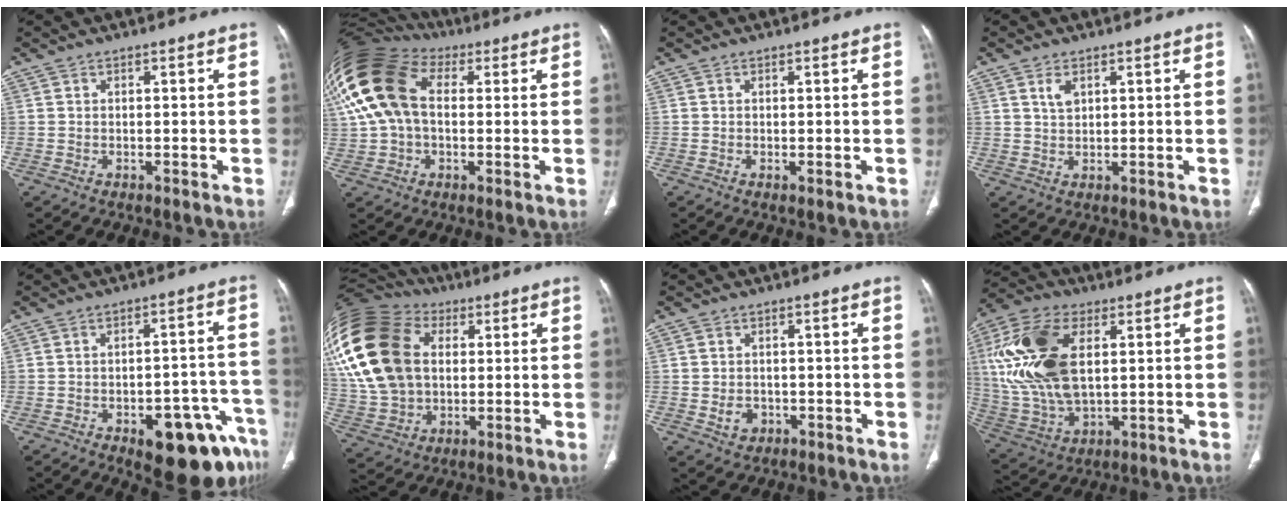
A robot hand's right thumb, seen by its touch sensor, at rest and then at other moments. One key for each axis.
{"total": 20.6, "fx": 4.3, "fy": 13.8, "fz": 14.6, "tx": -0.330, "ty": 0.048, "tz": 0.075}
{"total": 0.7, "fx": -0.1, "fy": 0.1, "fz": 0.7, "tx": -0.014, "ty": -0.005, "tz": 0.000}
{"total": 2.6, "fx": 1.3, "fy": 1.5, "fz": 1.7, "tx": -0.029, "ty": -0.003, "tz": 0.031}
{"total": 15.0, "fx": -8.2, "fy": 6.1, "fz": 11.0, "tx": -0.082, "ty": 0.054, "tz": -0.096}
{"total": 28.0, "fx": 6.1, "fy": 20.0, "fz": 18.7, "tx": -0.418, "ty": 0.038, "tz": 0.125}
{"total": 3.0, "fx": -0.7, "fy": 2.5, "fz": 1.4, "tx": -0.015, "ty": 0.003, "tz": -0.001}
{"total": 20.2, "fx": 4.2, "fy": 11.2, "fz": 16.3, "tx": -0.335, "ty": -0.004, "tz": 0.083}